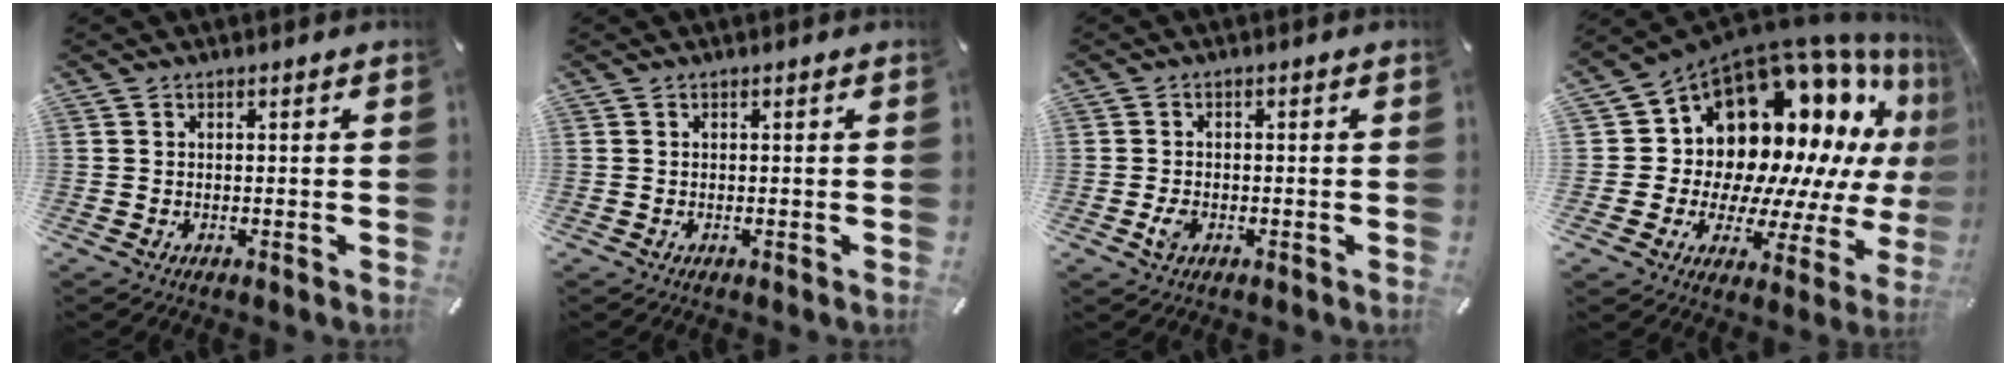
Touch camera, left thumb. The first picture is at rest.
{"total": 0.0}
{"total": 2.8, "force": [-0.9, 2.0, 1.8], "torque": [-0.046, -0.002, -0.020]}
{"total": 18.7, "force": [10.9, 12.6, 8.4], "torque": [-0.099, -0.136, 0.218]}